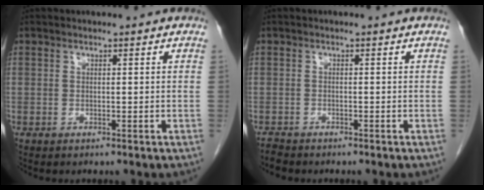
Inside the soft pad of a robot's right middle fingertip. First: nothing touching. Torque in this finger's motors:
{"motor_torque": [-0.05, -0.18, -0.02, -0.02]}